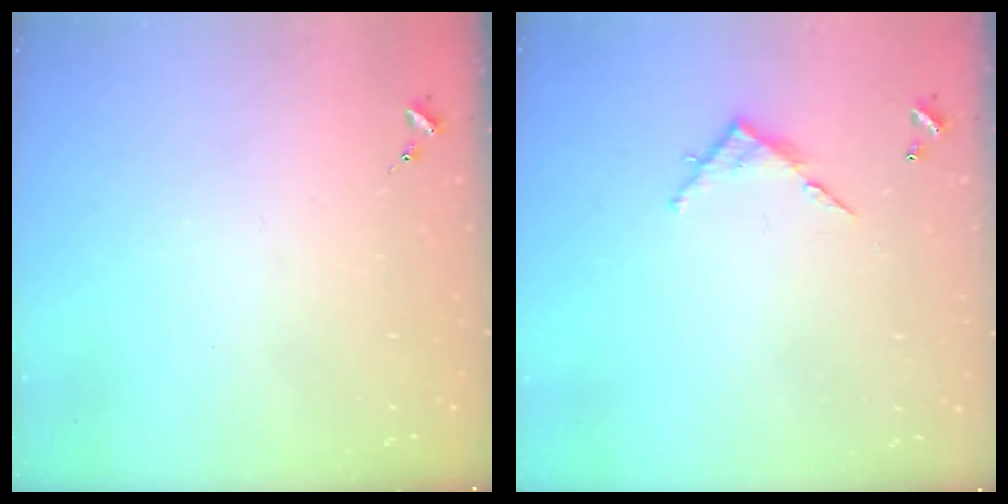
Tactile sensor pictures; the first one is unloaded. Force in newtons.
{"total": 5.7, "press": 5.7, "slide": 0.4}